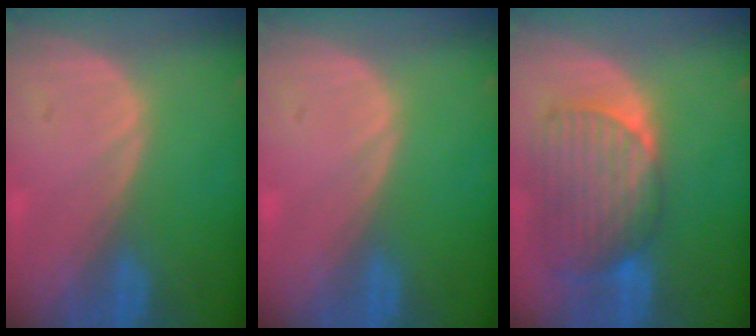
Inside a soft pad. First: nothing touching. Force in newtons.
{"total": 0.0}
{"total": 9.5, "press": 8.4, "slide": 4.4}